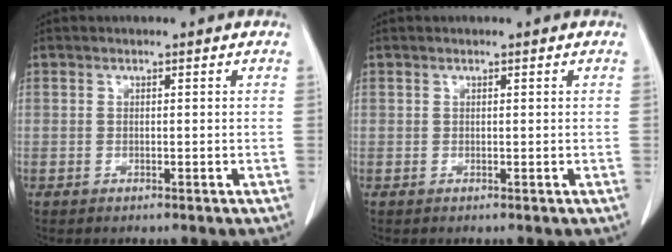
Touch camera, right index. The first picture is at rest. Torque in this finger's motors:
{"motor_torque": [0.00, -0.03, 0.02, 0.01]}